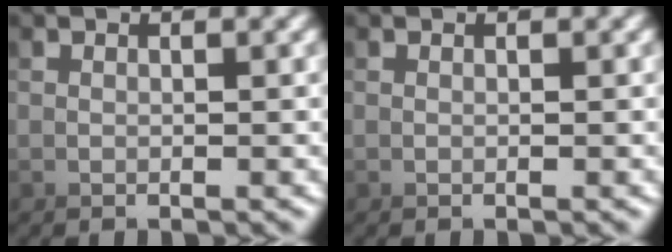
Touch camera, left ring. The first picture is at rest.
{"total": 0.0}